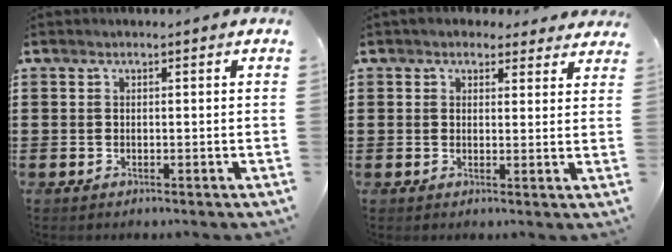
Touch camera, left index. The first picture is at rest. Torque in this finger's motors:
{"motor_torque": [2.14, 0.00, 0.65, 0.04]}